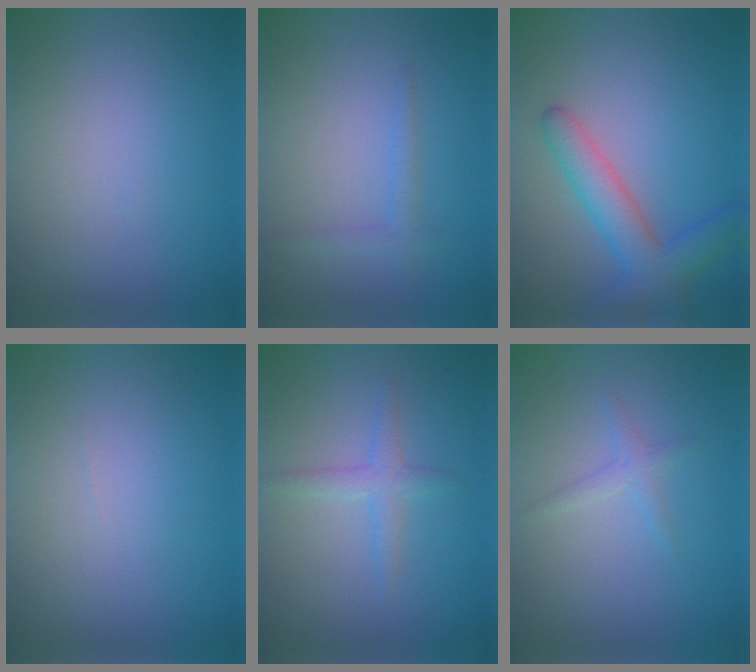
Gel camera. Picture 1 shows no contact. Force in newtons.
{"total": 1.3, "press": 1.3, "slide": 0.1}
{"total": 4.7, "press": 4.7, "slide": 0.2}
{"total": 0.0}
{"total": 1.9, "press": 1.9, "slide": 0.1}
{"total": 1.2, "press": 1.2, "slide": 0.1}